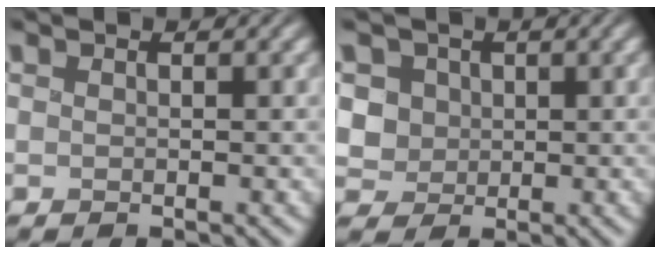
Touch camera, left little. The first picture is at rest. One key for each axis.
{"total": 4.0, "fx": 0.5, "fy": 3.6, "fz": 1.6, "tx": -0.042, "ty": 0.008, "tz": 0.010}